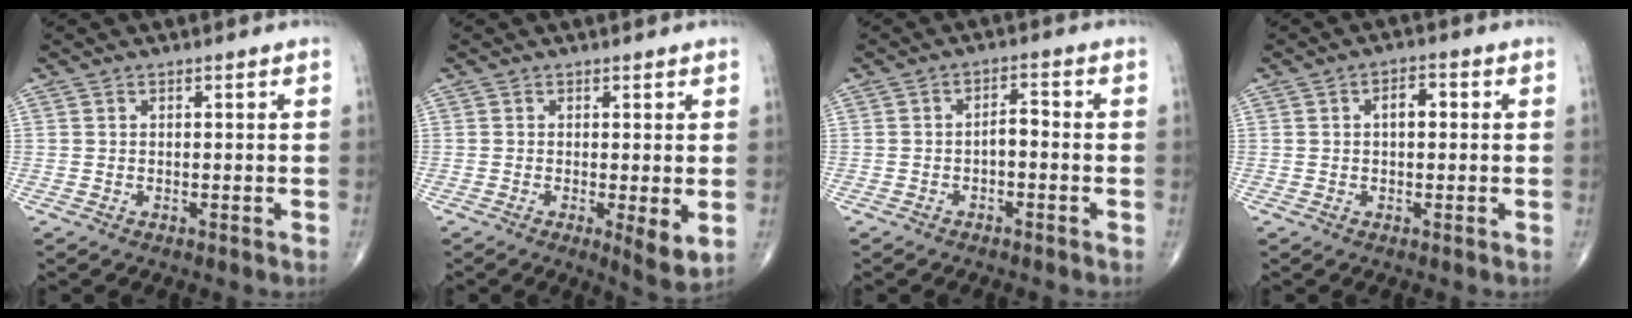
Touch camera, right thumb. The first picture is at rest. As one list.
[{"total": 4.6, "force": [-0.5, 1.1, 4.5], "torque": [-0.070, -0.017, -0.009]}, {"total": 2.7, "force": [-0.9, 1.3, 2.2], "torque": [-0.029, 0.020, -0.018]}, {"total": 3.5, "force": [0.5, 2.0, 2.9], "torque": [-0.036, 0.011, 0.003]}]